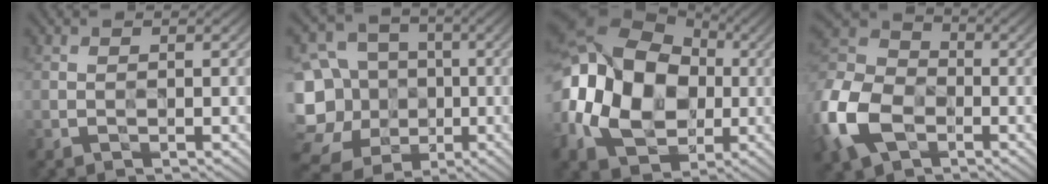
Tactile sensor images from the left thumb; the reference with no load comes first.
{"total": 17.1, "force": [-4.7, 15.2, 6.1], "torque": [-0.201, -0.006, -0.092]}
{"total": 18.7, "force": [0.3, 13.5, 13.0], "torque": [-0.279, 0.005, 0.007]}
{"total": 14.5, "force": [-5.7, 9.9, 8.9], "torque": [-0.252, -0.024, -0.129]}